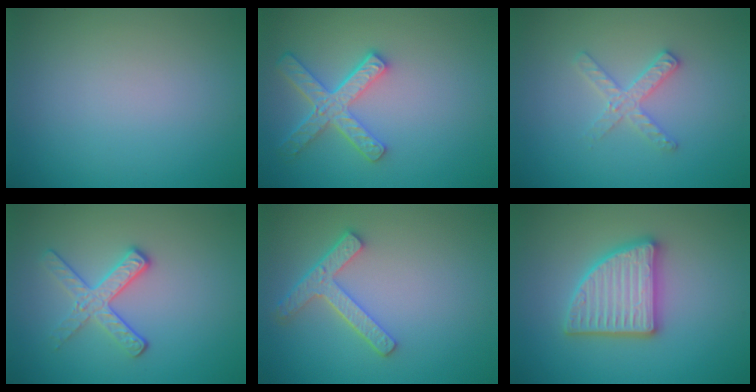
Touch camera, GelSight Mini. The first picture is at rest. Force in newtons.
{"total": 4.3, "press": 3.5, "slide": 2.5}
{"total": 2.2, "press": 2.2, "slide": 0.3}
{"total": 2.9, "press": 2.6, "slide": 1.3}
{"total": 3.7, "press": 2.8, "slide": 2.3}
{"total": 4.9, "press": 4.9, "slide": 0.7}